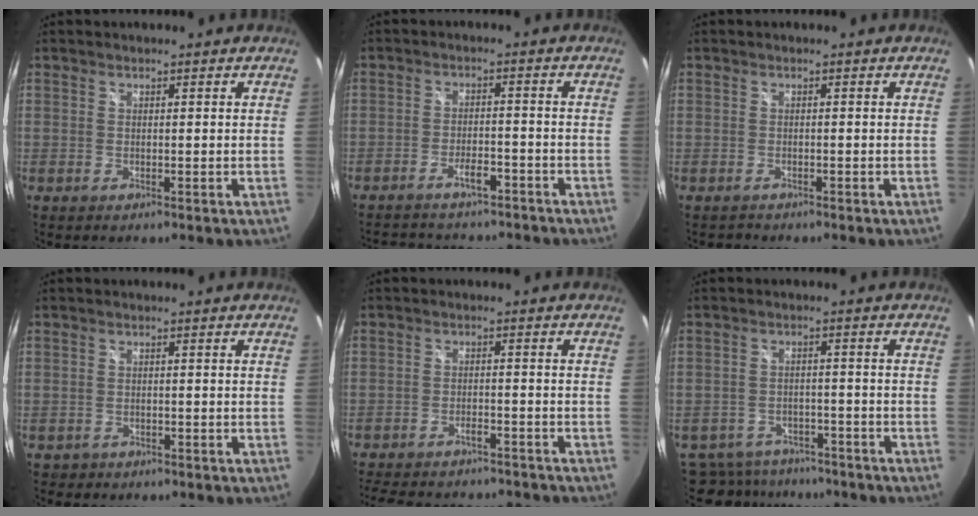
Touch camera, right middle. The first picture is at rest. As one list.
[{"total": 12.0, "force": [-10.2, 4.2, 4.9], "torque": [-0.114, -0.002, -0.143]}, {"total": 1.2, "force": [-1.1, 0.4, 0.0], "torque": [-0.005, -0.003, -0.019]}, {"total": 2.0, "force": [-1.2, 1.6, 0.4], "torque": [-0.014, -0.003, -0.016]}, {"total": 15.1, "force": [-13.0, 4.8, 5.8], "torque": [-0.135, -0.007, -0.182]}, {"total": 11.7, "force": [-9.8, 5.5, 3.2], "torque": [-0.087, 0.000, -0.140]}]